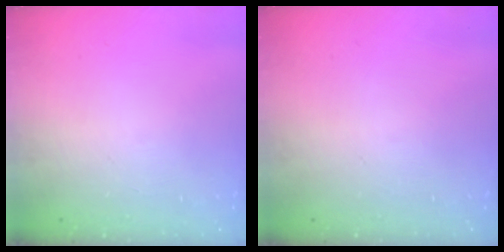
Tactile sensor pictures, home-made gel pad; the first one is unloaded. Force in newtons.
{"total": 0.0}